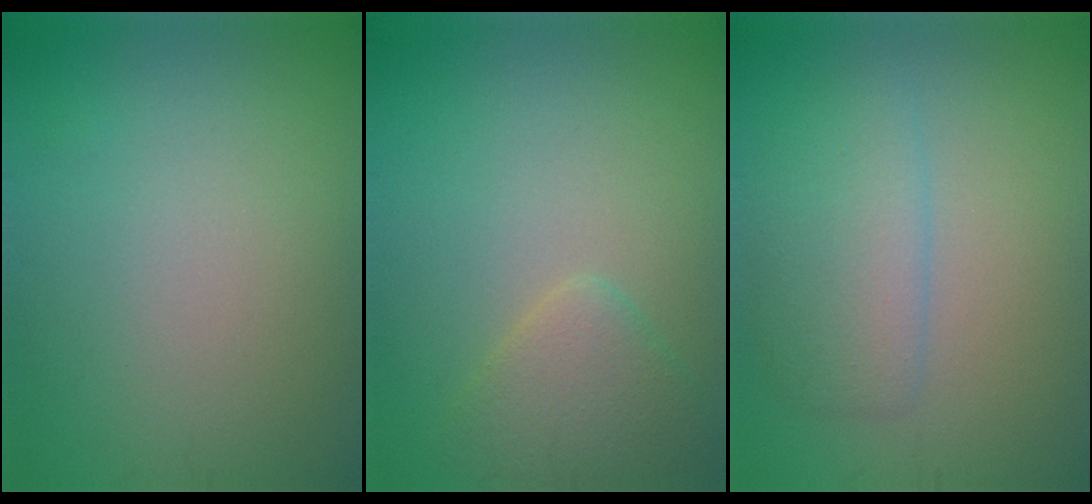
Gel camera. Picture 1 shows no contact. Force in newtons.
{"total": 2.6, "press": 2.6, "slide": 0.2}
{"total": 3.5, "press": 3.5, "slide": 0.1}